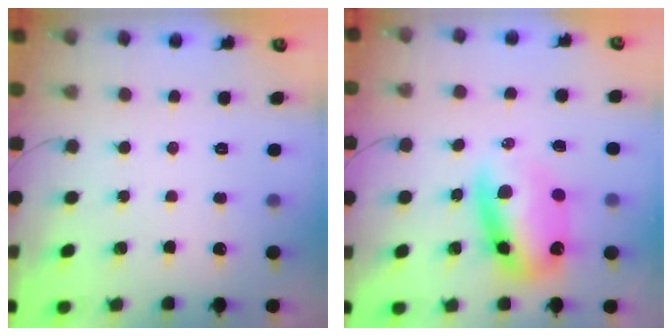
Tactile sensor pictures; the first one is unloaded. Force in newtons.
{"total": 10.1, "press": 9.8, "slide": 2.3}